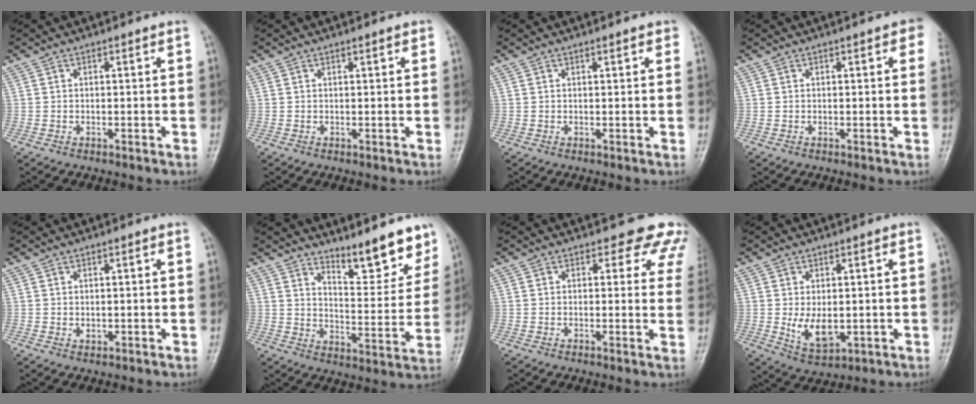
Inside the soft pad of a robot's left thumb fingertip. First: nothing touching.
{"total": 0.8, "force": [0.5, 0.2, 0.6], "torque": [-0.008, 0.000, 0.005]}
{"total": 1.3, "force": [0.9, 0.5, 0.9], "torque": [-0.008, -0.001, 0.008]}
{"total": 3.1, "force": [1.2, 1.2, 2.6], "torque": [-0.016, 0.001, 0.006]}
{"total": 0.8, "force": [-0.1, 0.7, 0.5], "torque": [-0.002, -0.001, 0.003]}
{"total": 8.7, "force": [7.2, 2.3, 4.2], "torque": [-0.030, -0.061, 0.109]}
{"total": 7.4, "force": [5.9, 4.0, 2.2], "torque": [0.021, -0.021, 0.039]}
{"total": 6.2, "force": [-0.5, 3.7, 4.9], "torque": [-0.072, -0.016, 0.005]}